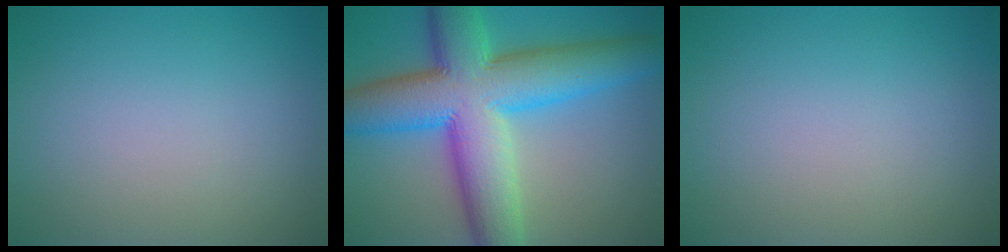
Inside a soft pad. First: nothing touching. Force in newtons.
{"total": 13.3, "press": 13.3, "slide": 0.1}
{"total": 0.0}